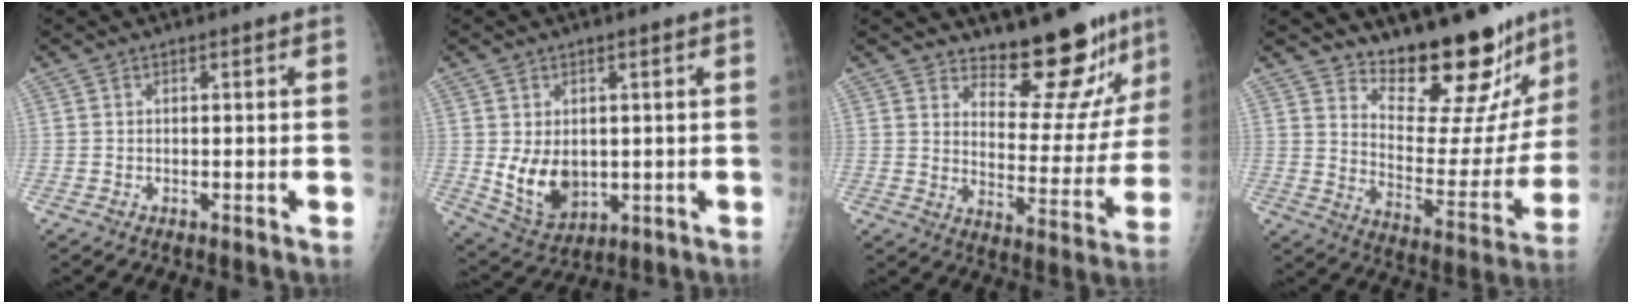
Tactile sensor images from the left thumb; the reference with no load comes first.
{"total": 8.4, "force": [0.1, 6.1, 5.8], "torque": [-0.078, -0.019, 0.024]}
{"total": 14.2, "force": [12.2, 4.3, 5.9], "torque": [-0.032, -0.114, 0.174]}
{"total": 20.2, "force": [17.8, 5.4, 8.1], "torque": [-0.065, -0.155, 0.248]}